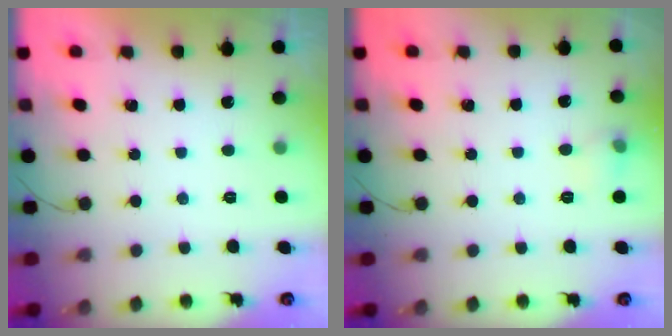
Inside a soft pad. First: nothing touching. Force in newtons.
{"total": 5.7, "press": 5.4, "slide": 1.8}